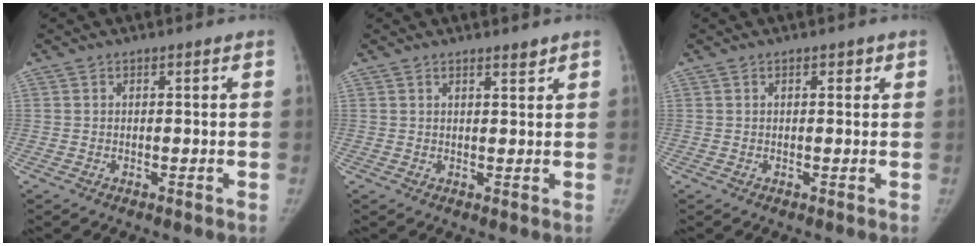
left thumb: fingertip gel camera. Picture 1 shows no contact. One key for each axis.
{"total": 1.3, "fx": 1.2, "fy": 0.3, "fz": 0.5, "tx": -0.004, "ty": -0.011, "tz": 0.019}
{"total": 1.2, "fx": 0.6, "fy": 0.6, "fz": 0.8, "tx": -0.004, "ty": 0.001, "tz": 0.005}